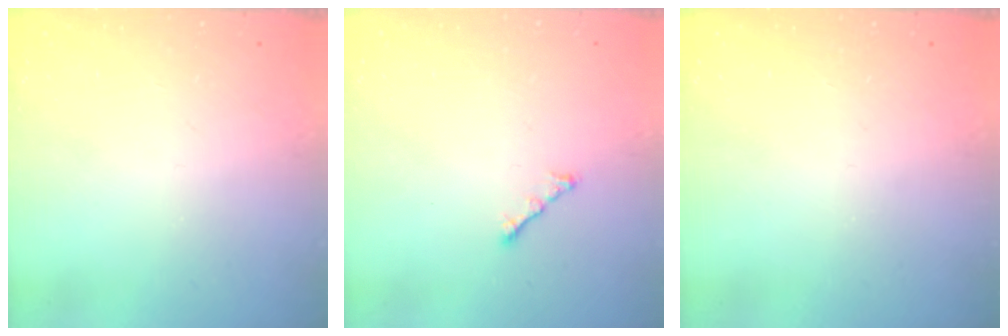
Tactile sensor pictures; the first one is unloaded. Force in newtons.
{"total": 2.3, "press": 2.2, "slide": 0.7}
{"total": 0.0}